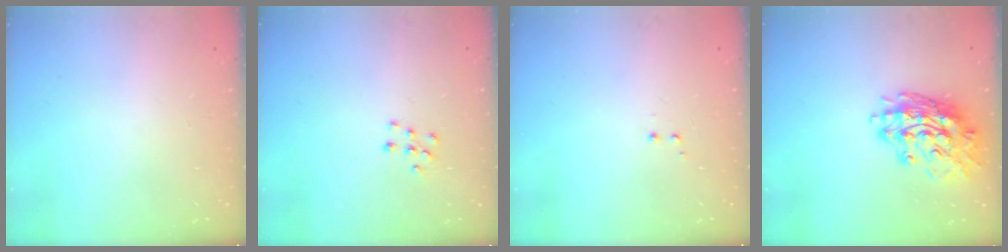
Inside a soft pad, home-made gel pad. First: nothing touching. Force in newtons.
{"total": 6.8, "press": 6.8, "slide": 0.4}
{"total": 1.2, "press": 1.0, "slide": 0.6}
{"total": 16.9, "press": 16.8, "slide": 1.2}